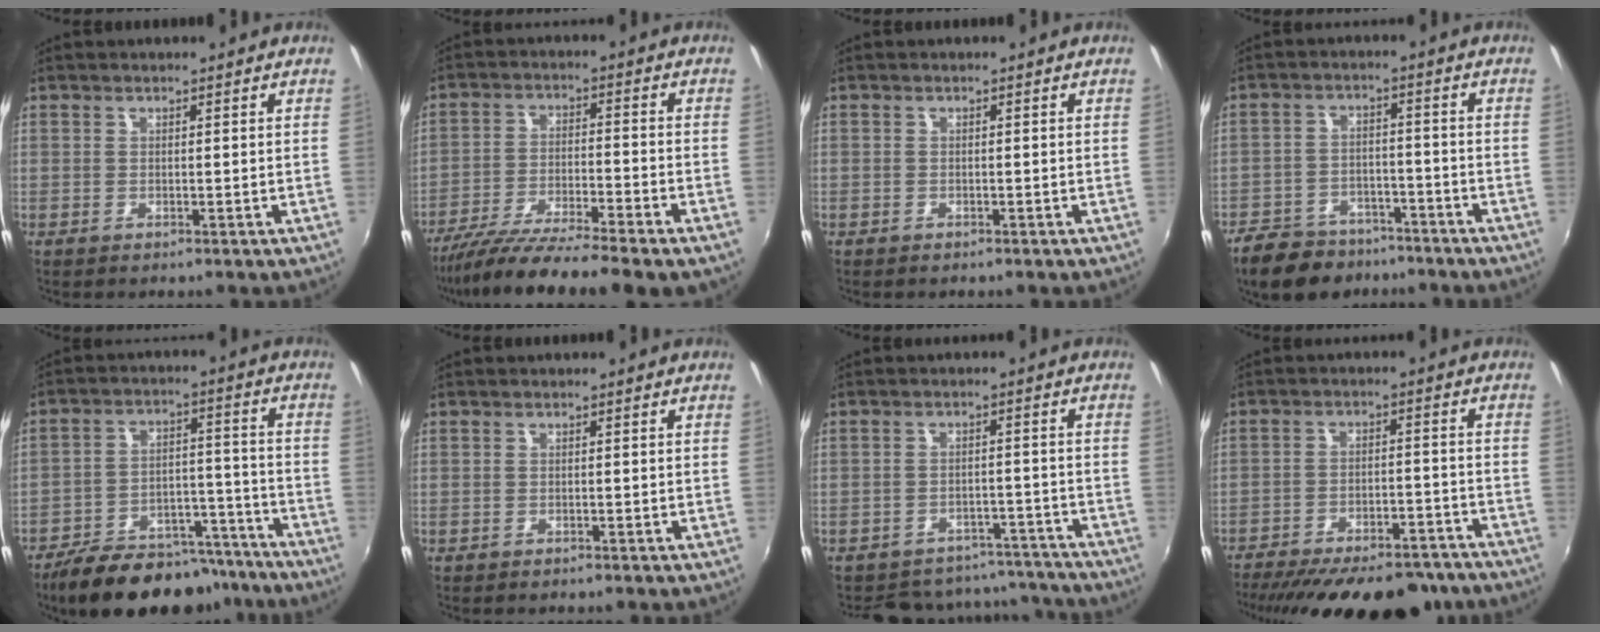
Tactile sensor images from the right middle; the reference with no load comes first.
{"total": 14.5, "force": [-12.1, -0.3, 8.1], "torque": [-0.157, -0.044, -0.206]}
{"total": 1.0, "force": [-0.7, 0.7, -0.1], "torque": [-0.003, 0.001, -0.011]}
{"total": 13.5, "force": [-10.3, 7.0, 5.2], "torque": [-0.135, -0.002, -0.154]}
{"total": 19.8, "force": [-16.5, 8.0, 7.6], "torque": [-0.144, 0.025, -0.221]}
{"total": 0.5, "force": [-0.4, 0.3, 0.0], "torque": [-0.003, -0.002, -0.008]}
{"total": 15.7, "force": [-13.9, 6.4, 3.5], "torque": [-0.078, 0.035, -0.167]}
{"total": 24.6, "force": [-20.4, 8.1, 11.0], "torque": [-0.210, -0.011, -0.269]}